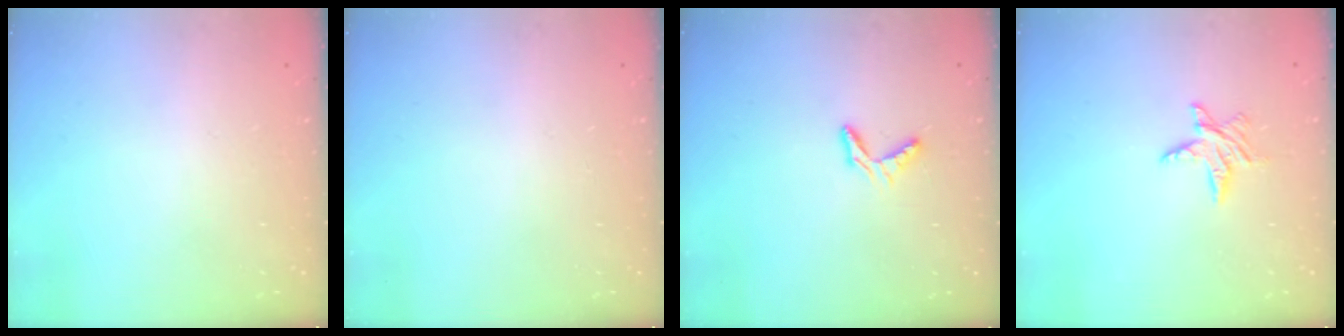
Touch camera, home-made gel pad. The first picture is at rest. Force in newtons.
{"total": 0.0}
{"total": 4.6, "press": 4.5, "slide": 0.3}
{"total": 6.1, "press": 6.1, "slide": 0.3}